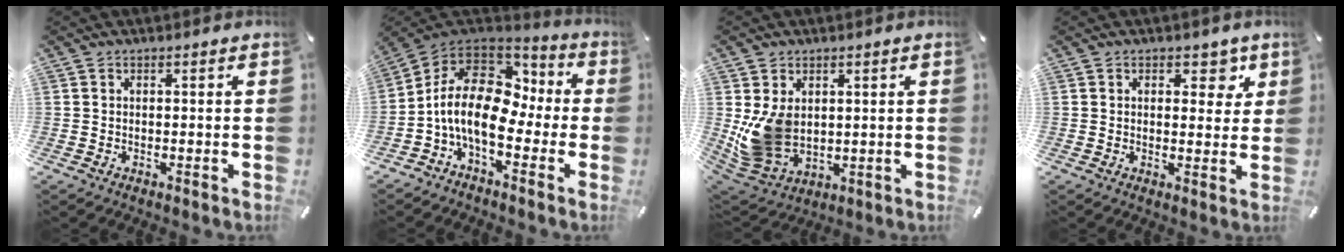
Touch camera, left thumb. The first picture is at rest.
{"total": 15.1, "force": [-2.6, 9.0, 11.9], "torque": [-0.249, 0.011, -0.046]}
{"total": 11.0, "force": [1.9, 8.7, 6.5], "torque": [-0.146, -0.011, 0.040]}
{"total": 5.0, "force": [2.4, 3.4, 2.8], "torque": [-0.016, -0.008, 0.032]}